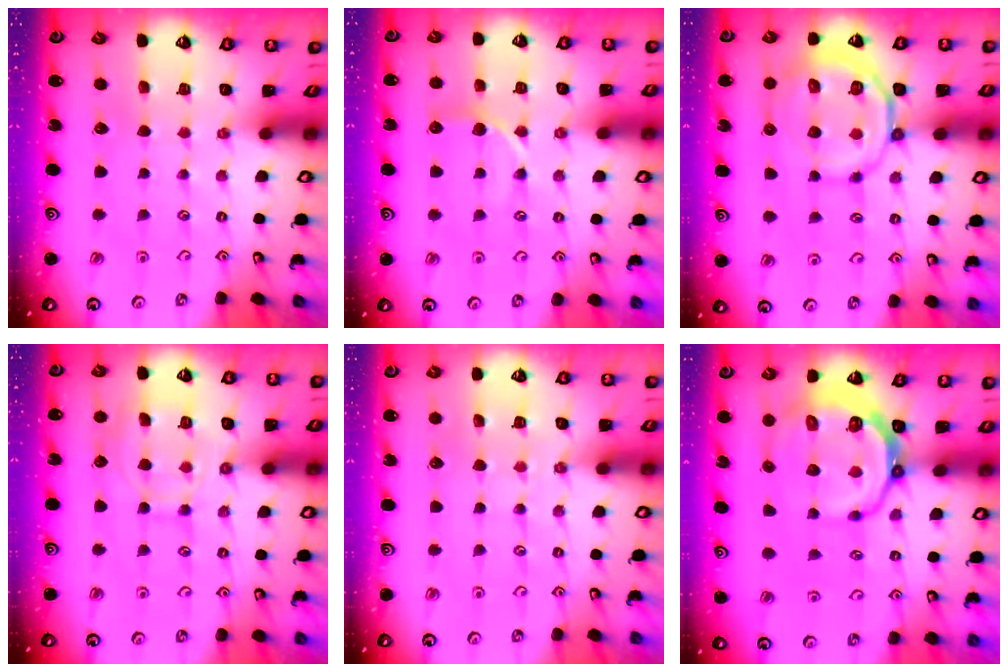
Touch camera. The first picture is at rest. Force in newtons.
{"total": 6.5, "press": 6.5, "slide": 0.3}
{"total": 10.2, "press": 10.0, "slide": 1.8}
{"total": 10.5, "press": 10.4, "slide": 0.8}
{"total": 3.9, "press": 3.9, "slide": 0.7}
{"total": 10.2, "press": 9.5, "slide": 3.7}